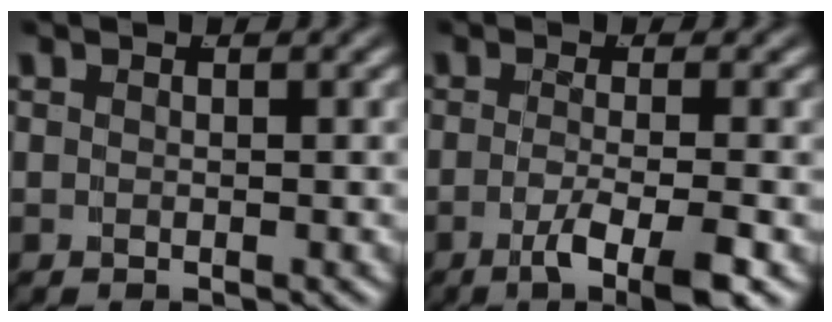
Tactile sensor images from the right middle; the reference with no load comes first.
{"total": 5.4, "force": [-3.1, 0.5, 4.4], "torque": [-0.075, -0.023, -0.040]}